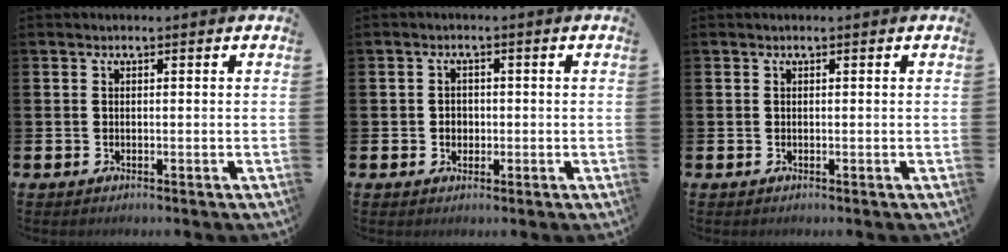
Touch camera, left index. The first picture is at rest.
{"total": 1.9, "force": [0.0, 1.7, 0.7], "torque": [0.005, 0.001, -0.008]}
{"total": 0.0}